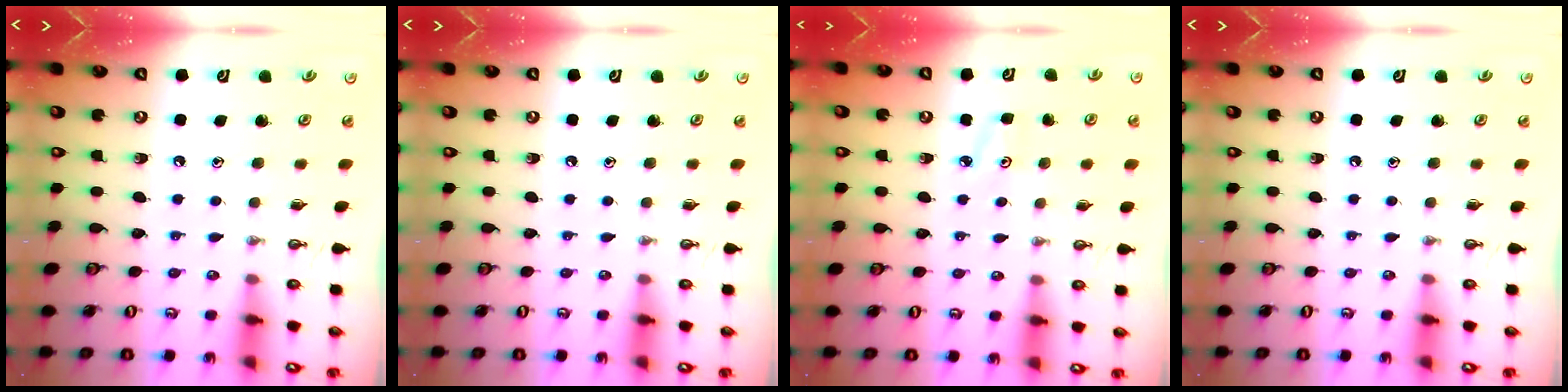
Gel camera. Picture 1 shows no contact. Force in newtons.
{"total": 0.0}
{"total": 3.7, "press": 3.7, "slide": 0.3}
{"total": 0.0}